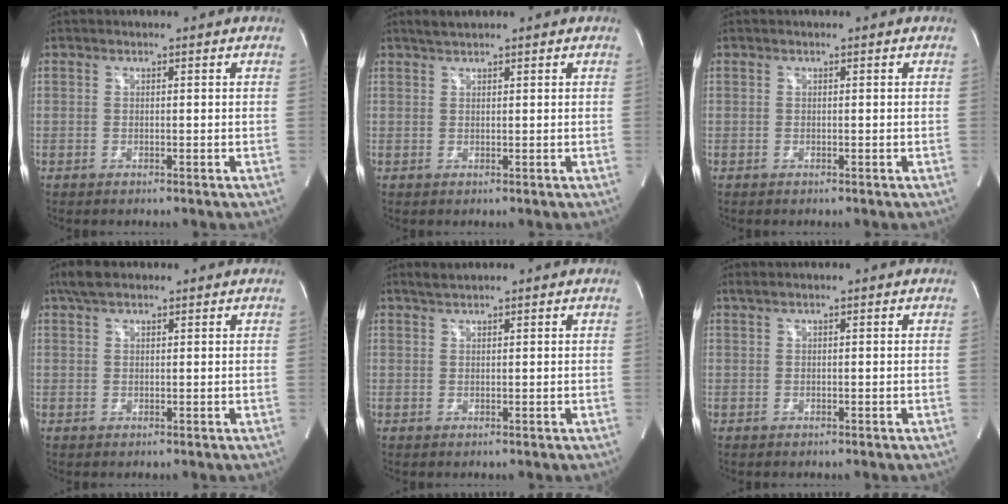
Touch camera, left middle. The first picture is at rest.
{"total": 1.5, "force": [1.4, 0.2, 0.6], "torque": [-0.017, 0.011, 0.030]}
{"total": 0.0}
{"total": 3.3, "force": [2.5, 1.4, 1.8], "torque": [-0.040, 0.019, 0.047]}
{"total": 1.3, "force": [1.2, -0.1, 0.4], "torque": [-0.010, 0.009, 0.028]}
{"total": 0.8, "force": [0.6, 0.0, 0.5], "torque": [-0.019, 0.015, 0.017]}